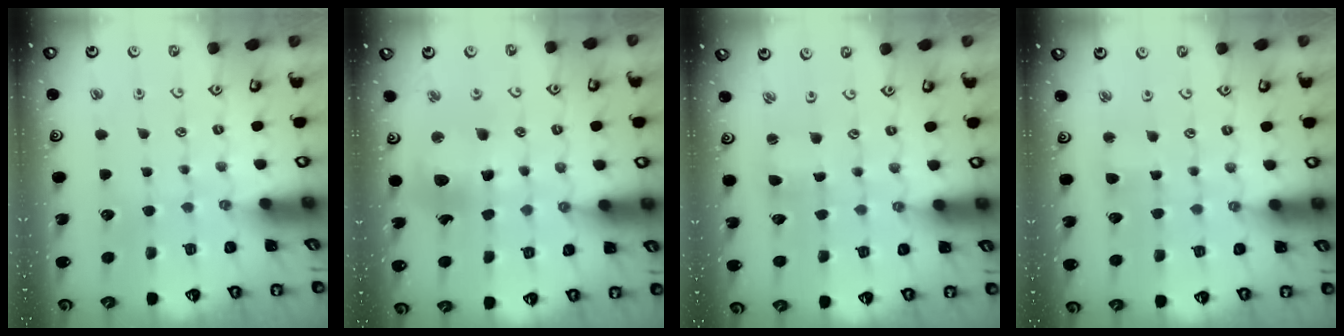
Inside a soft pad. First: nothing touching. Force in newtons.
{"total": 11.1, "press": 11.1, "slide": 0.6}
{"total": 1.2, "press": 1.2, "slide": 0.2}
{"total": 2.9, "press": 2.9, "slide": 0.3}